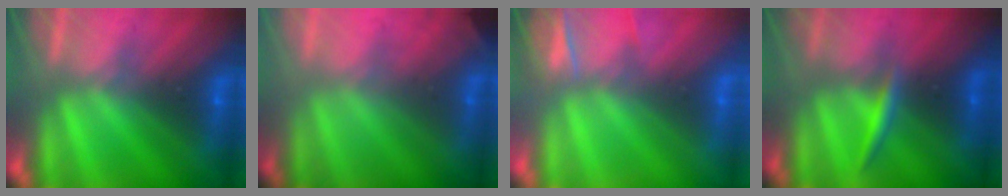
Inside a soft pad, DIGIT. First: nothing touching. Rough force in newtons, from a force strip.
{"total": 1.9}
{"total": 4.4}
{"total": 2.4}